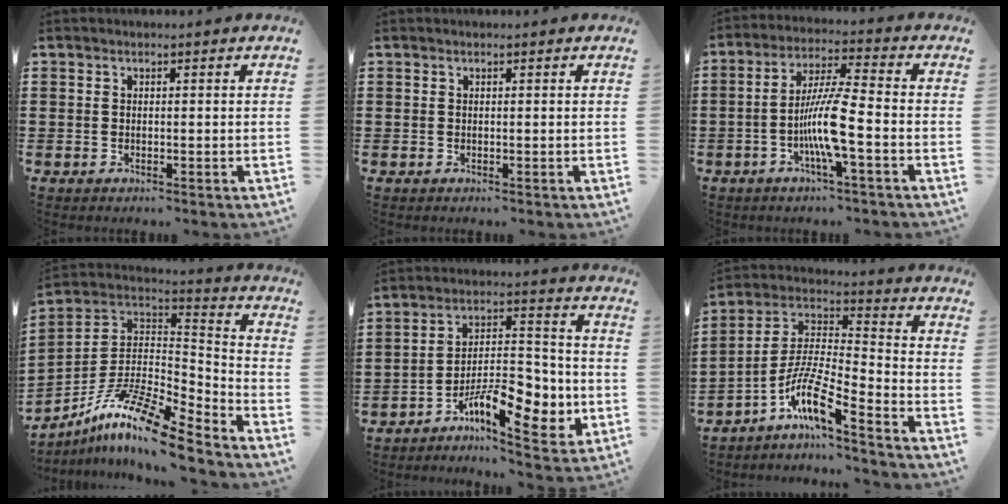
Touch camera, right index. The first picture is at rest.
{"total": 0.0}
{"total": 8.6, "force": [-2.8, 0.8, 8.1], "torque": [-0.162, -0.007, -0.059]}
{"total": 13.7, "force": [-10.4, 1.8, 8.7], "torque": [-0.171, 0.015, -0.201]}
{"total": 11.4, "force": [-5.7, 4.7, 8.7], "torque": [-0.141, 0.014, -0.098]}
{"total": 9.4, "force": [-6.6, 1.3, 6.6], "torque": [-0.145, -0.015, -0.132]}